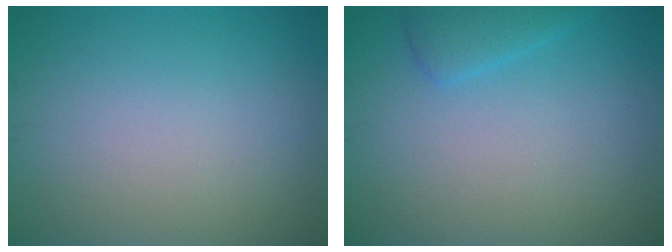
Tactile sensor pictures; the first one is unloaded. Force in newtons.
{"total": 2.0, "press": 2.0, "slide": 0.2}